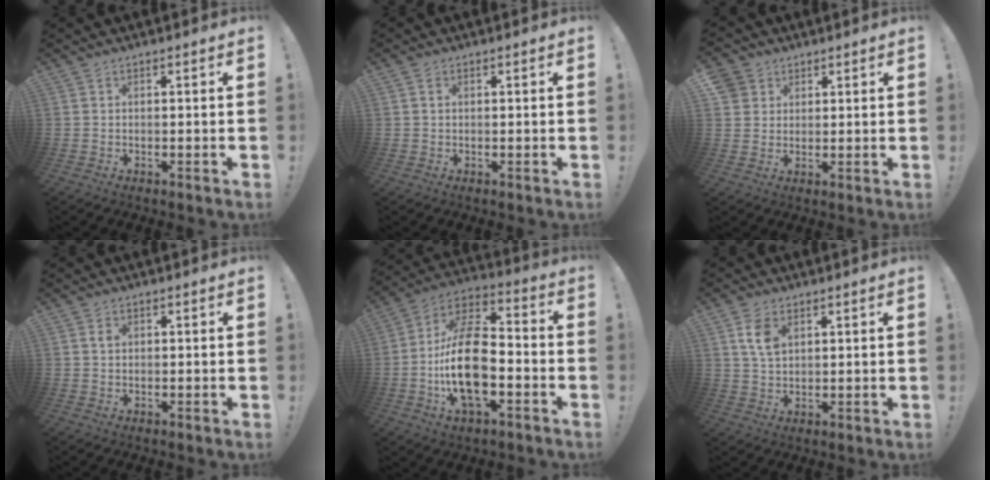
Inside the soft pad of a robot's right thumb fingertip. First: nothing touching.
{"total": 0.9, "force": [0.3, 0.7, 0.5], "torque": [-0.007, 0.003, 0.004]}
{"total": 4.8, "force": [2.6, 4.0, 0.6], "torque": [-0.012, -0.016, 0.051]}
{"total": 1.3, "force": [0.3, 0.9, 0.8], "torque": [-0.022, 0.009, 0.007]}
{"total": 20.7, "force": [-4.2, 11.0, 17.0], "torque": [-0.330, 0.017, -0.070]}
{"total": 6.9, "force": [2.8, 4.4, 4.5], "torque": [-0.073, -0.005, 0.054]}